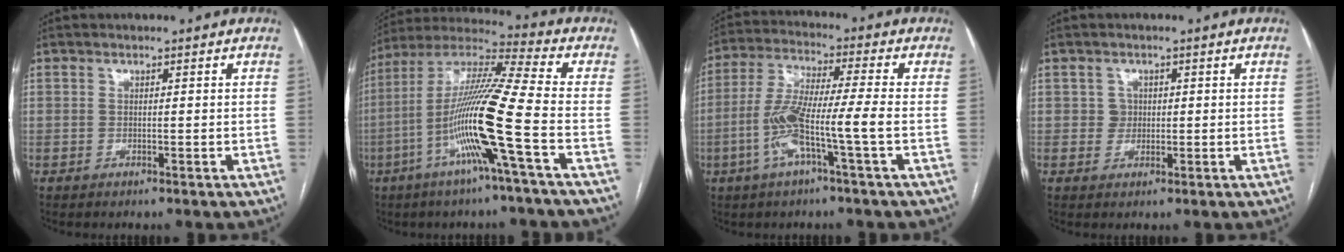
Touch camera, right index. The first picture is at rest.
{"total": 16.9, "force": [-5.4, -1.4, 15.9], "torque": [-0.314, -0.005, -0.113]}
{"total": 10.4, "force": [-3.2, -0.2, 9.9], "torque": [-0.205, 0.009, -0.067]}
{"total": 2.0, "force": [0.3, 1.9, 0.4], "torque": [-0.003, 0.002, 0.004]}